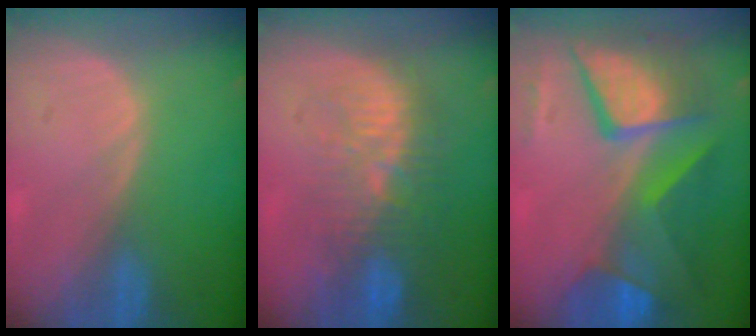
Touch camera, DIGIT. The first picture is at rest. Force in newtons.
{"total": 9.6, "press": 9.0, "slide": 3.5}
{"total": 11.6, "press": 11.6, "slide": 1.4}